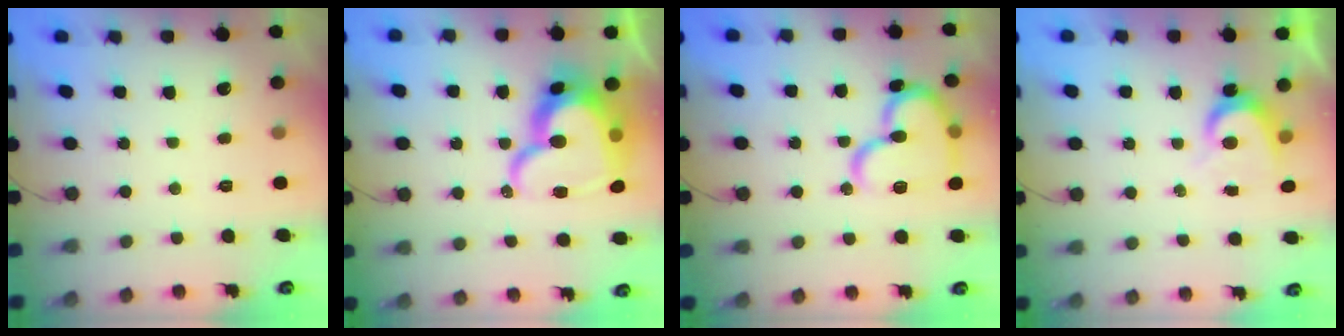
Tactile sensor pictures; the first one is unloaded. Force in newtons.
{"total": 20.7, "press": 20.6, "slide": 2.1}
{"total": 18.4, "press": 18.2, "slide": 2.4}
{"total": 4.8, "press": 4.8, "slide": 0.4}